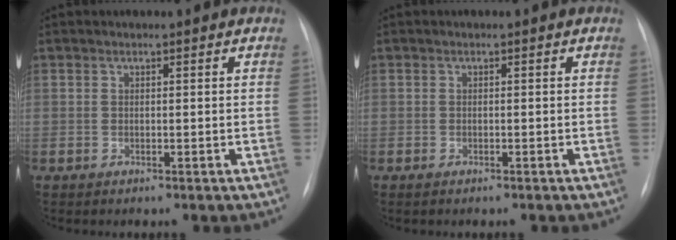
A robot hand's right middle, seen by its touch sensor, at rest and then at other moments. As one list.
[{"total": 1.0, "force": [-0.8, 0.3, 0.5], "torque": [-0.013, -0.002, -0.009]}]